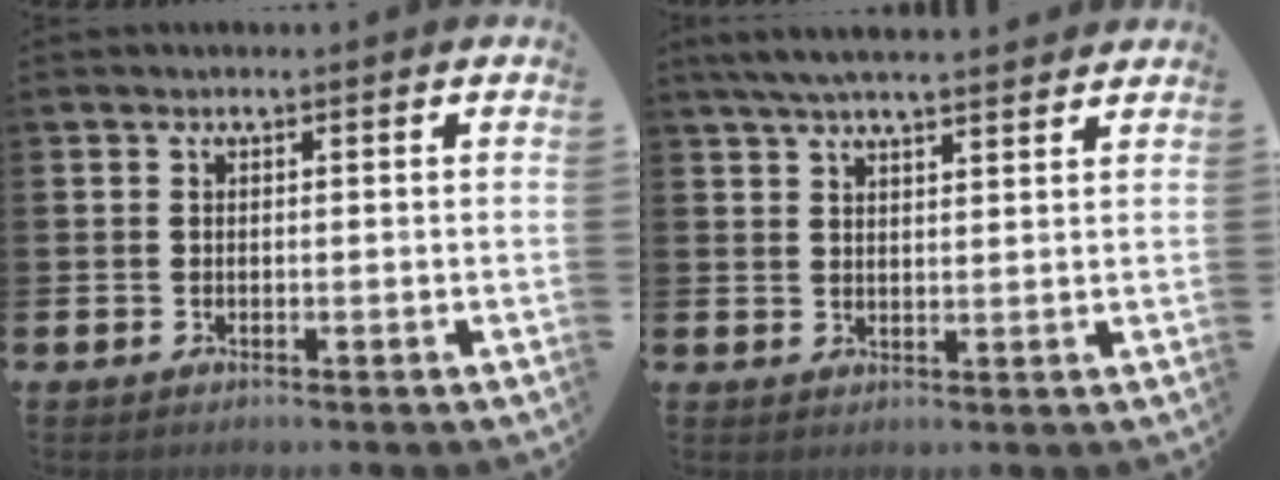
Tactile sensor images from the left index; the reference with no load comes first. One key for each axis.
{"total": 5.2, "fx": 4.9, "fy": 0.4, "fz": 1.7, "tx": -0.049, "ty": -0.014, "tz": 0.091}